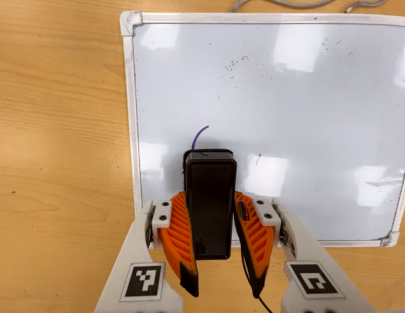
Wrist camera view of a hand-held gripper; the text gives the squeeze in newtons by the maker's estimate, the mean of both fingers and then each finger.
{"total": 6.4, "left": 5.1, "right": 7.8}